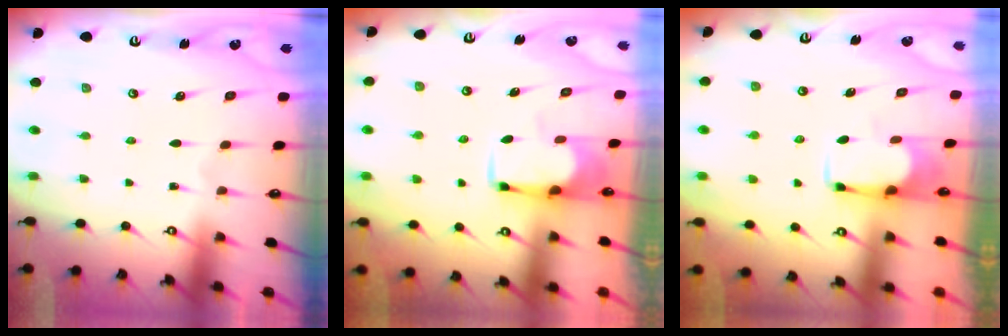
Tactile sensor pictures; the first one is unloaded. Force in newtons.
{"total": 1.8, "press": 1.6, "slide": 0.8}
{"total": 1.8, "press": 1.6, "slide": 0.8}